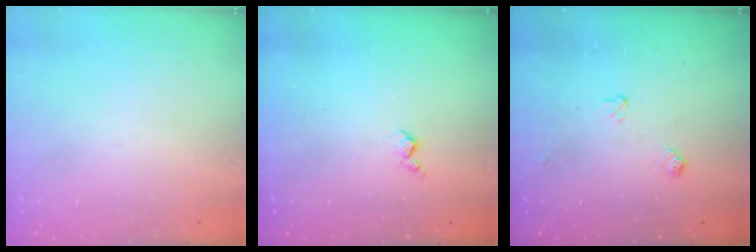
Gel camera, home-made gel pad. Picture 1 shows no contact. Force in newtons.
{"total": 3.6, "press": 3.6, "slide": 0.6}
{"total": 5.0, "press": 5.0, "slide": 0.7}